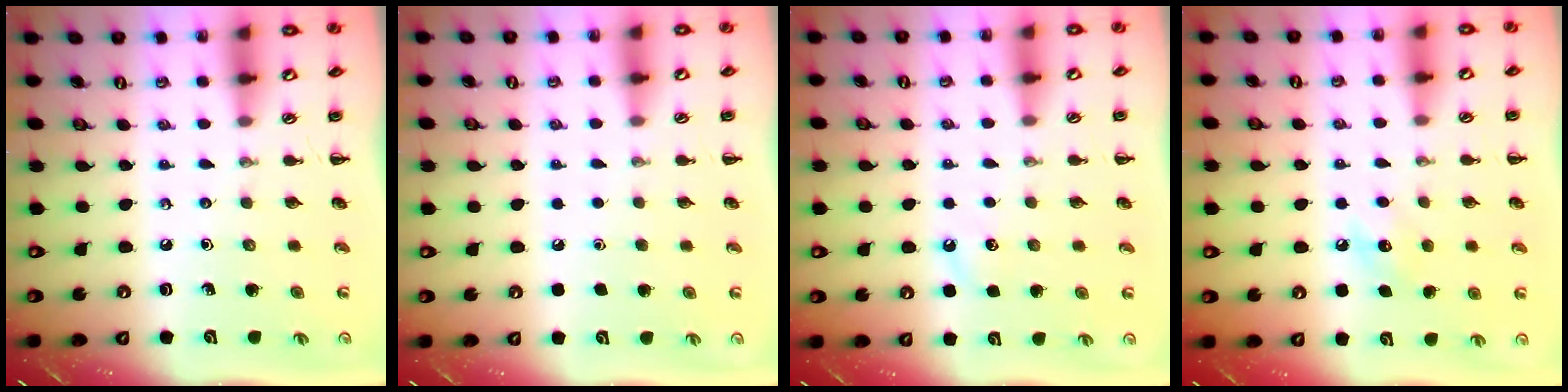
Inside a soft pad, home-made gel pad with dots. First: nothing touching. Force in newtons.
{"total": 1.6, "press": 1.6, "slide": 0.1}
{"total": 3.0, "press": 2.9, "slide": 0.9}
{"total": 8.0, "press": 7.7, "slide": 2.2}